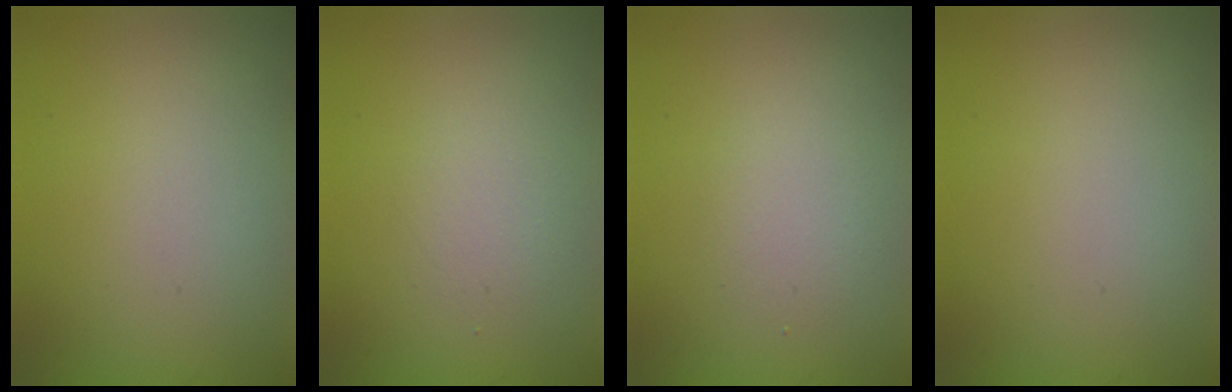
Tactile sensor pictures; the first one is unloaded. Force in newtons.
{"total": 1.4, "press": 1.4, "slide": 0.1}
{"total": 1.5, "press": 1.5, "slide": 0.2}
{"total": 0.0}